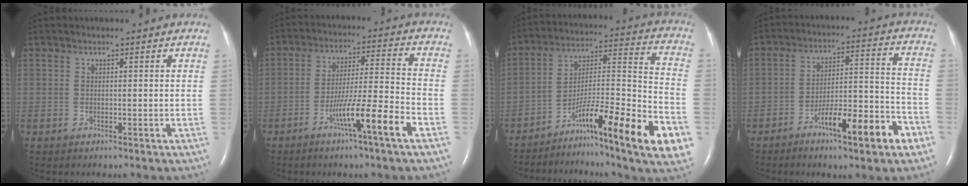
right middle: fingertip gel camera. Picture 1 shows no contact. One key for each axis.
{"total": 9.7, "fx": -5.1, "fy": -0.9, "fz": 8.2, "tx": -0.141, "ty": -0.001, "tz": -0.090}
{"total": 20.3, "fx": -11.3, "fy": 0.6, "fz": 16.9, "tx": -0.236, "ty": 0.004, "tz": -0.174}
{"total": 12.4, "fx": -6.8, "fy": 1.5, "fz": 10.3, "tx": -0.158, "ty": 0.012, "tz": -0.104}